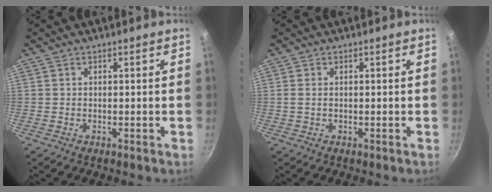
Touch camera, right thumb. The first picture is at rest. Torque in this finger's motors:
{"motor_torque": [-0.23, -0.08, -0.22, 0.21, -0.04]}